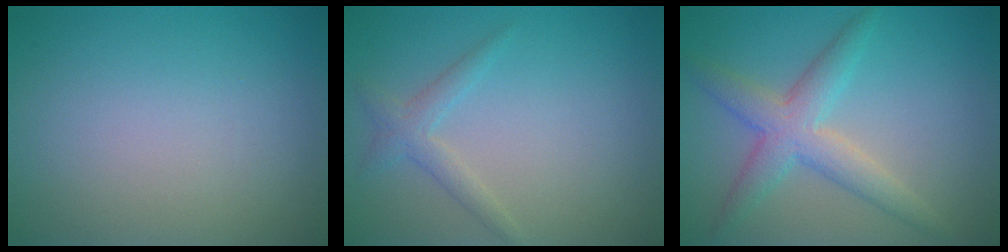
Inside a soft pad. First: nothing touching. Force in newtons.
{"total": 1.8, "press": 1.8, "slide": 0.1}
{"total": 4.3, "press": 4.3, "slide": 0.3}